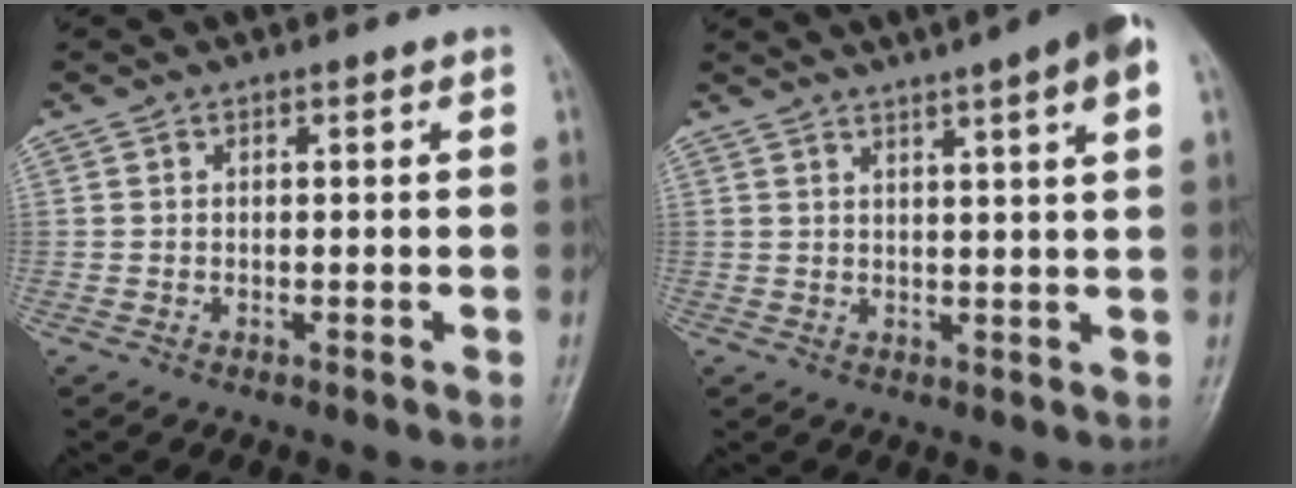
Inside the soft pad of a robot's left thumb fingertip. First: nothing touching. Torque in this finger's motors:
{"motor_torque": [3.61, 1.40, 1.16, -1.23, 0.07]}